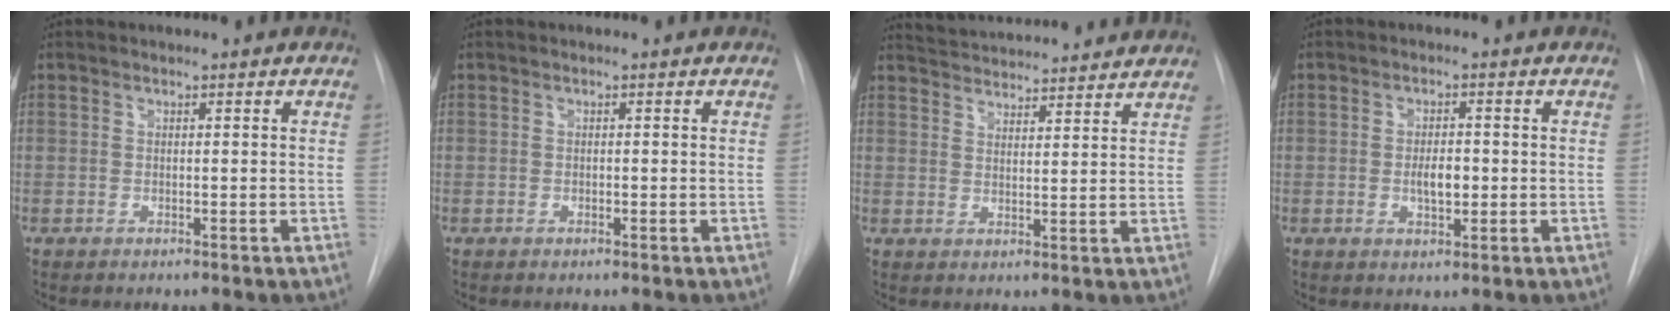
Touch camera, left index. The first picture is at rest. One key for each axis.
{"total": 0.5, "fx": -0.5, "fy": 0.1, "fz": 0.1, "tx": -0.001, "ty": -0.002, "tz": -0.007}
{"total": 13.8, "fx": 13.1, "fy": 1.8, "fz": 3.7, "tx": -0.059, "ty": 0.025, "tz": 0.184}
{"total": 3.4, "fx": -0.8, "fy": 1.4, "fz": 3.0, "tx": -0.049, "ty": -0.002, "tz": -0.008}